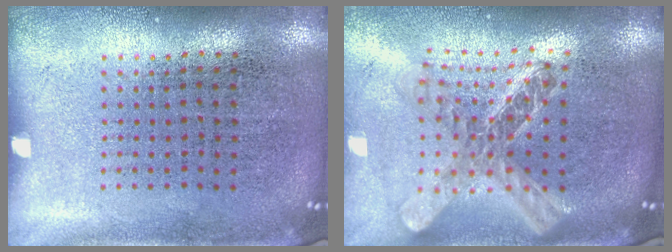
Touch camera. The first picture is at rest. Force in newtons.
{"total": 2.4, "press": 1.9, "slide": 1.4}